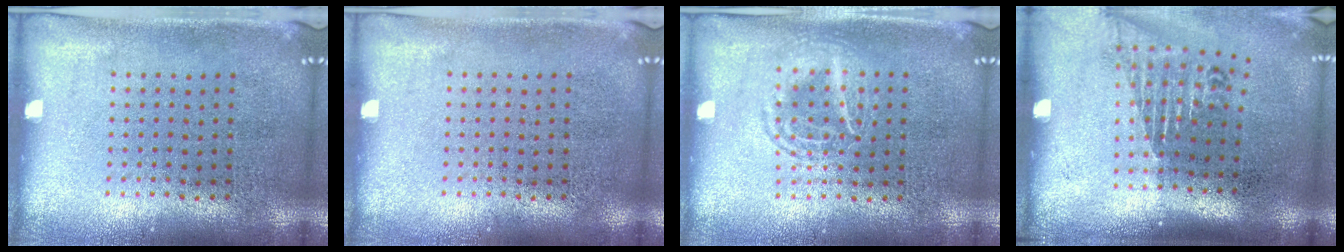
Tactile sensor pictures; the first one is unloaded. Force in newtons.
{"total": 0.0}
{"total": 1.3, "press": 1.2, "slide": 0.2}
{"total": 1.7, "press": 1.3, "slide": 1.1}